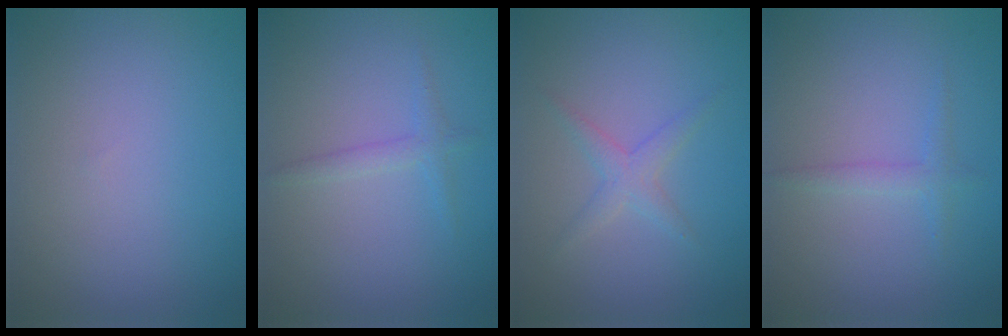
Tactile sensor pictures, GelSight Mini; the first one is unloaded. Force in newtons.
{"total": 1.4, "press": 1.4, "slide": 0.1}
{"total": 1.7, "press": 1.7, "slide": 0.1}
{"total": 1.3, "press": 1.3, "slide": 0.1}